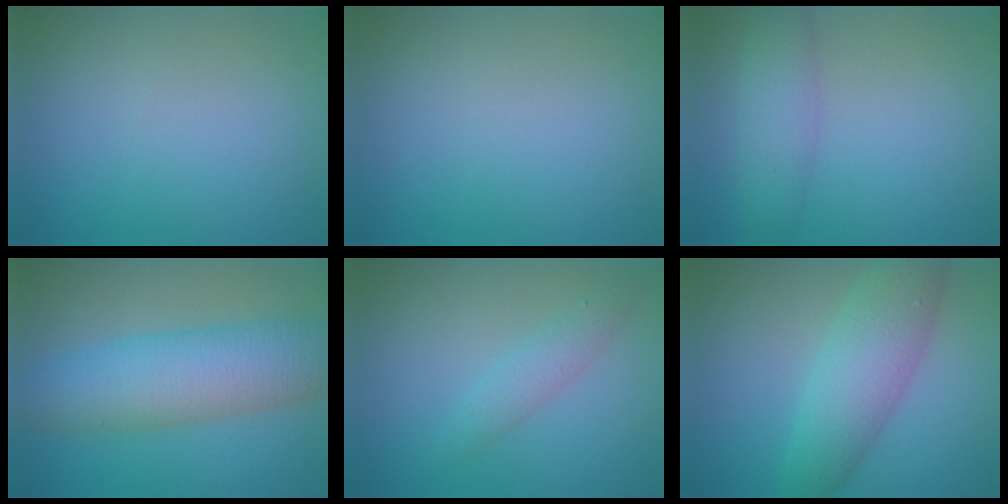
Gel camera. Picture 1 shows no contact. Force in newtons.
{"total": 0.0}
{"total": 3.6, "press": 3.6, "slide": 0.0}
{"total": 8.1, "press": 8.1, "slide": 0.0}
{"total": 1.9, "press": 1.9, "slide": 0.0}
{"total": 5.4, "press": 5.4, "slide": 0.1}